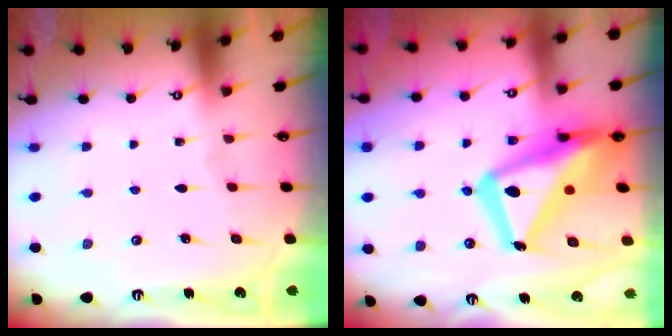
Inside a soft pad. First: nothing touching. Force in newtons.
{"total": 22.5, "press": 22.4, "slide": 2.1}